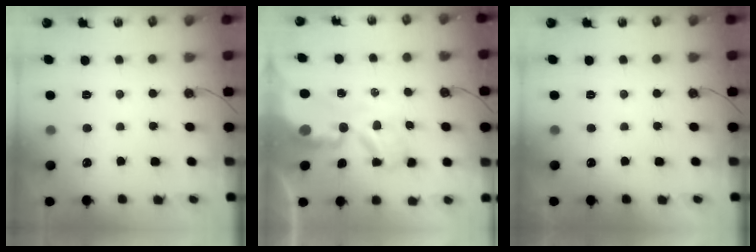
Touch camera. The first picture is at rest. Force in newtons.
{"total": 8.0, "press": 8.0, "slide": 0.4}
{"total": 0.0}